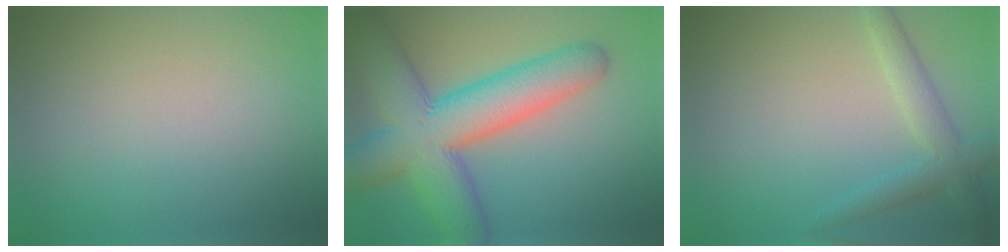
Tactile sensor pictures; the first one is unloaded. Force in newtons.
{"total": 11.2, "press": 11.2, "slide": 0.3}
{"total": 3.0, "press": 3.0, "slide": 0.0}